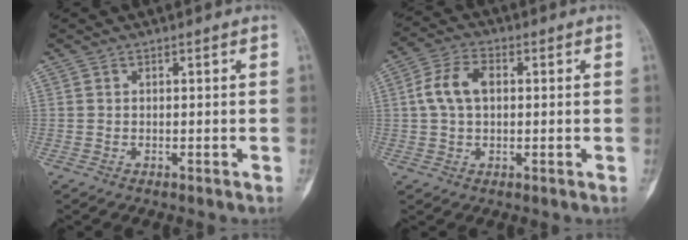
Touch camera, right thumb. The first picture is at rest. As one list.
[{"total": 7.4, "force": [0.9, 4.7, 5.7], "torque": [-0.113, 0.019, 0.014]}]